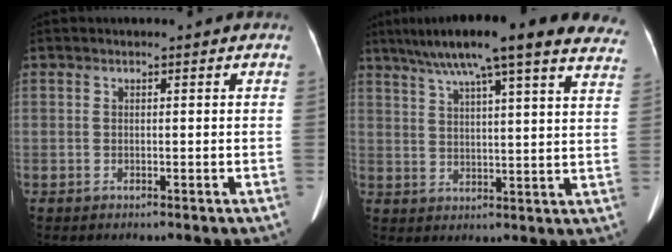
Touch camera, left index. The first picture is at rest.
{"total": 26.1, "force": [21.4, 2.7, 14.7], "torque": [-0.213, 0.006, 0.268]}